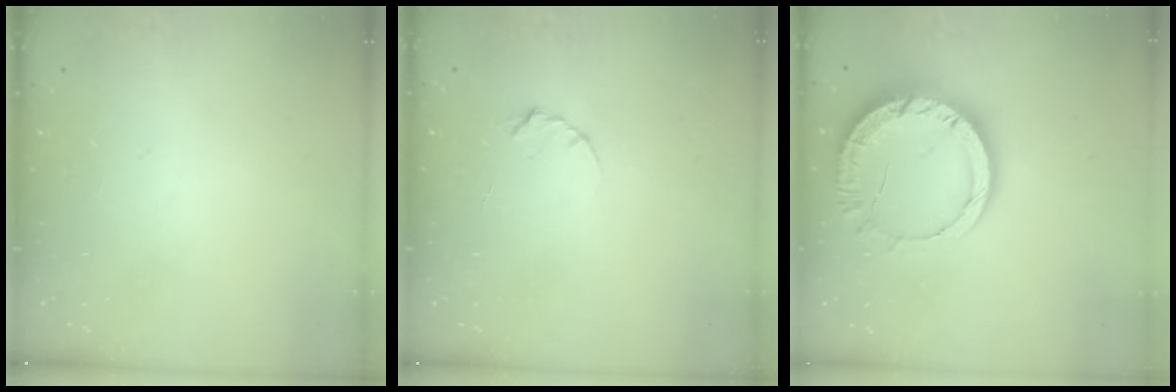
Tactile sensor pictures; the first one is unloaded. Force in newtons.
{"total": 2.3, "press": 2.3, "slide": 0.4}
{"total": 12.7, "press": 12.6, "slide": 1.4}